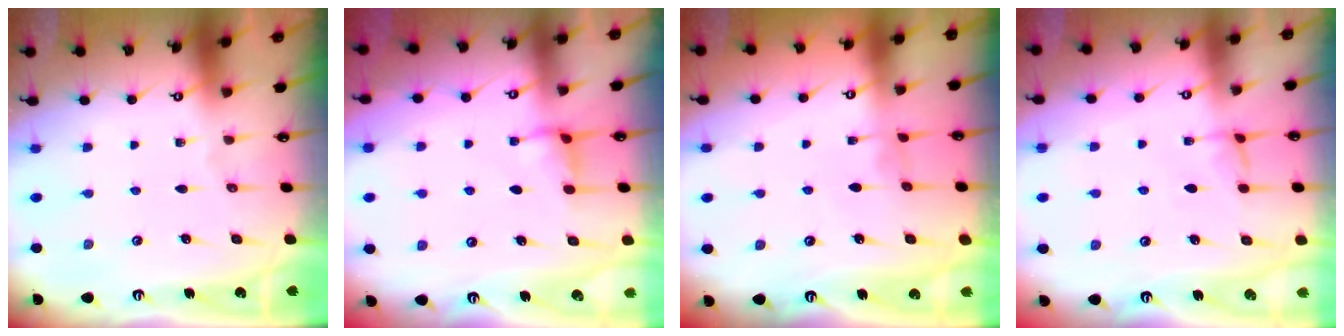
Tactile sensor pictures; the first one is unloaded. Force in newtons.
{"total": 1.5, "press": 1.3, "slide": 0.7}
{"total": 1.9, "press": 1.9, "slide": 0.3}
{"total": 1.4, "press": 1.3, "slide": 0.4}